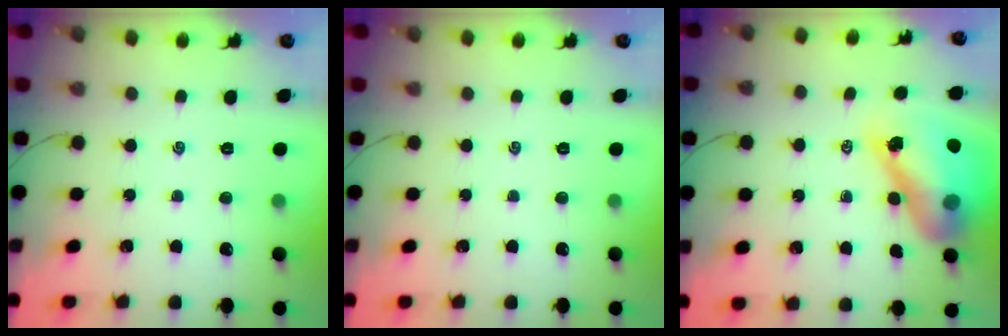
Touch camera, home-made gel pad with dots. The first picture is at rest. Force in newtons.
{"total": 0.0}
{"total": 15.9, "press": 15.3, "slide": 4.4}